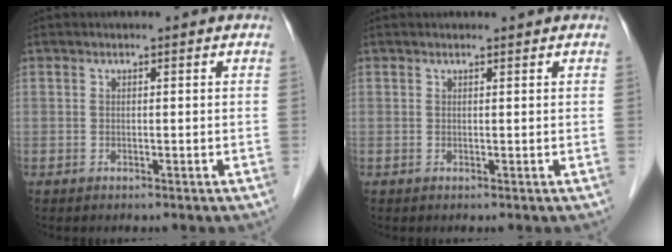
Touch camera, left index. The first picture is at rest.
{"total": 0.8, "force": [0.8, 0.0, 0.1], "torque": [-0.006, 0.005, 0.013]}